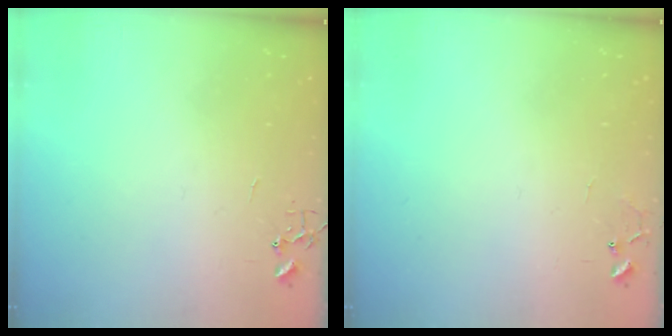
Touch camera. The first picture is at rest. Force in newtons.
{"total": 6.6, "press": 6.6, "slide": 0.5}